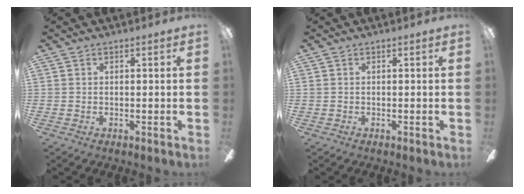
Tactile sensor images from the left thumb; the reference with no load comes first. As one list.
[{"total": 0.0}]